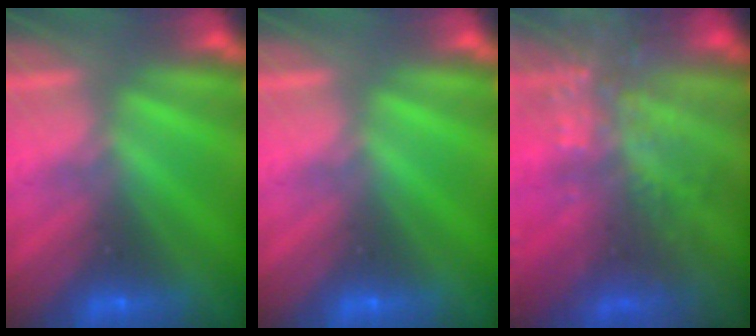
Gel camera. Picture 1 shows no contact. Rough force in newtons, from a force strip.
{"total": 0.0}
{"total": 6.5}